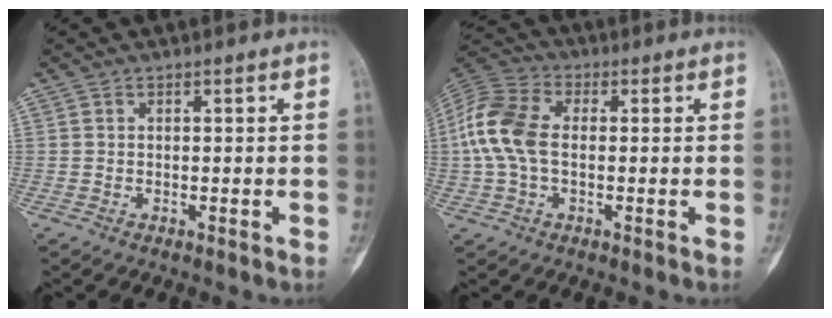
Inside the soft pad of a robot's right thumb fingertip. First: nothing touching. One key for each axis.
{"total": 11.5, "fx": 0.2, "fy": 7.3, "fz": 8.9, "tx": -0.199, "ty": 0.028, "tz": -0.004}